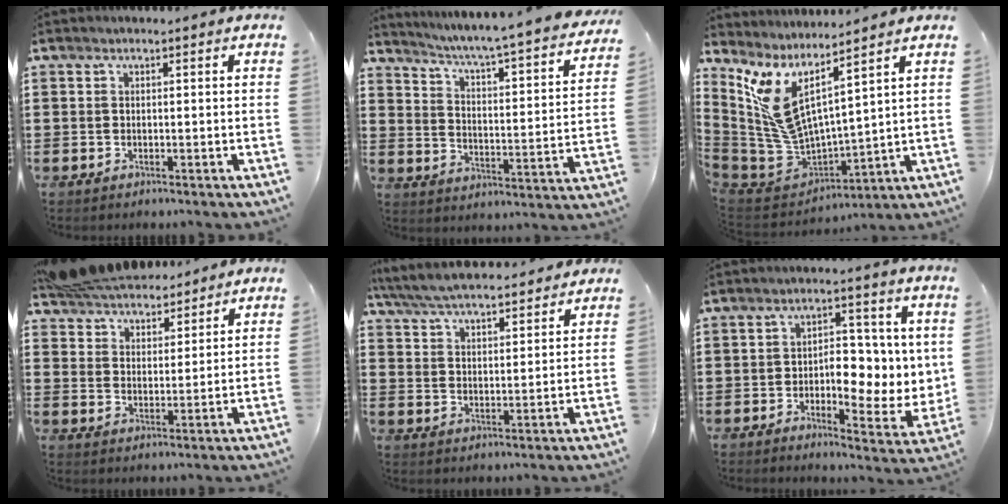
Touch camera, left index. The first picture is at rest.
{"total": 3.7, "force": [3.2, -1.0, 1.5], "torque": [-0.048, -0.043, 0.038]}
{"total": 8.6, "force": [3.3, 3.1, 7.3], "torque": [-0.201, -0.060, 0.049]}
{"total": 8.1, "force": [7.7, 1.6, 1.7], "torque": [-0.064, -0.025, 0.147]}
{"total": 6.3, "force": [6.0, 0.7, 1.6], "torque": [-0.059, -0.030, 0.106]}
{"total": 6.9, "force": [0.0, 3.6, 5.9], "torque": [-0.089, -0.002, -0.007]}